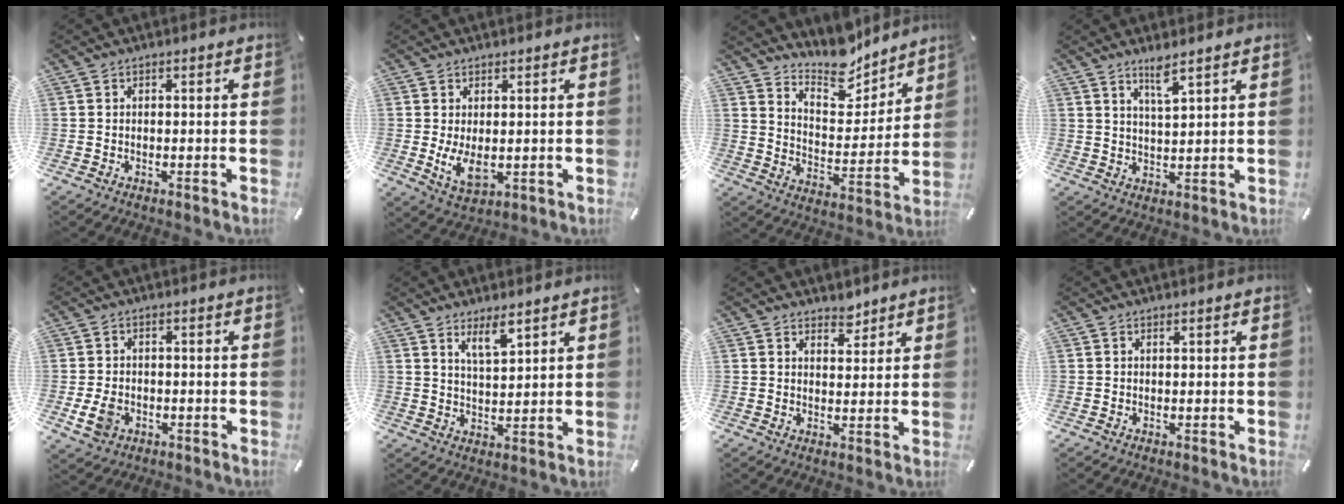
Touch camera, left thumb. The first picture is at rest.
{"total": 6.7, "force": [0.1, 3.7, 5.6], "torque": [-0.117, -0.013, -0.003]}
{"total": 11.9, "force": [11.0, 4.2, 1.7], "torque": [-0.030, -0.109, 0.203]}
{"total": 4.5, "force": [3.6, 0.2, 2.8], "torque": [-0.056, -0.014, 0.060]}
{"total": 5.1, "force": [-1.4, 3.9, 3.0], "torque": [-0.075, 0.001, -0.028]}
{"total": 5.7, "force": [4.6, 1.5, 2.9], "torque": [-0.052, -0.026, 0.081]}
{"total": 3.5, "force": [3.2, 1.6, 0.2], "torque": [0.013, -0.022, 0.056]}
{"total": 0.0}